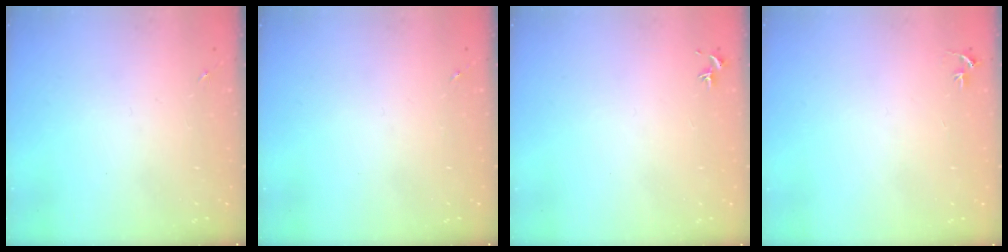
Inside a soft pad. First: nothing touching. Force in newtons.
{"total": 0.0}
{"total": 0.0}
{"total": 2.9, "press": 2.9, "slide": 0.2}